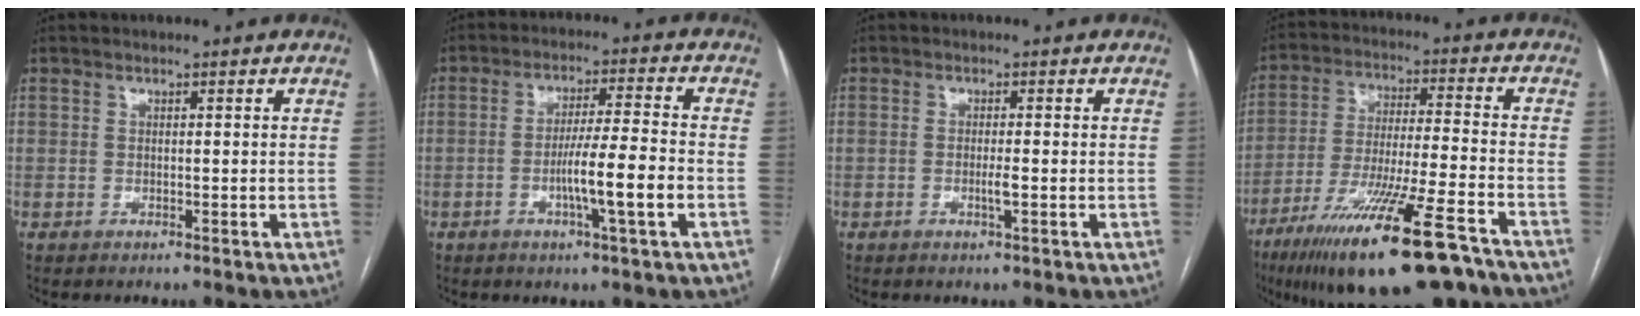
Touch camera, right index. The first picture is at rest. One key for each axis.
{"total": 8.5, "fx": -2.7, "fy": -0.4, "fz": 8.0, "tx": -0.138, "ty": -0.002, "tz": -0.048}
{"total": 1.7, "fx": -0.5, "fy": -0.1, "fz": 1.6, "tx": -0.032, "ty": -0.003, "tz": -0.010}
{"total": 21.0, "fx": -14.1, "fy": 2.2, "fz": 15.4, "tx": -0.244, "ty": -0.041, "tz": -0.237}